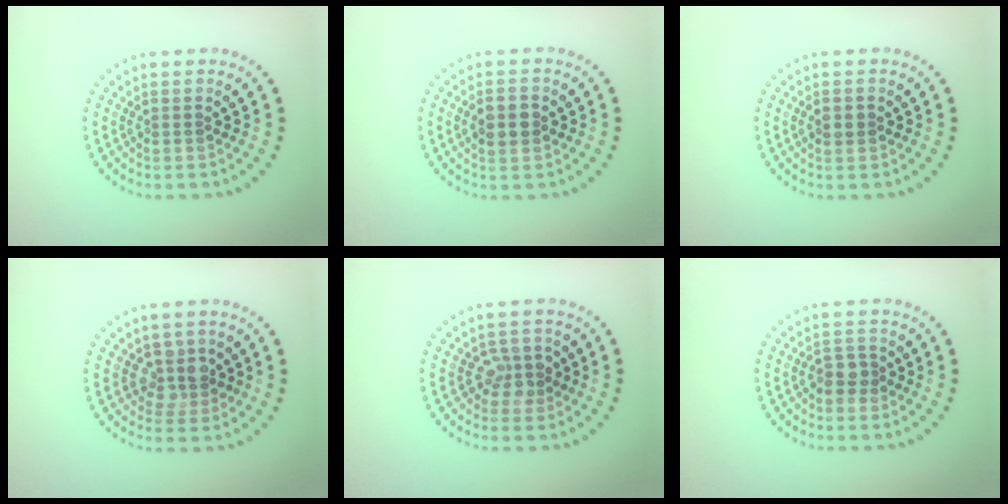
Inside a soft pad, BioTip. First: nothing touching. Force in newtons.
{"total": 2.6, "press": 2.6, "slide": 0.1}
{"total": 1.7, "press": 1.7, "slide": 0.2}
{"total": 2.5, "press": 2.1, "slide": 1.3}
{"total": 2.4, "press": 2.2, "slide": 0.9}
{"total": 1.9, "press": 1.8, "slide": 0.7}